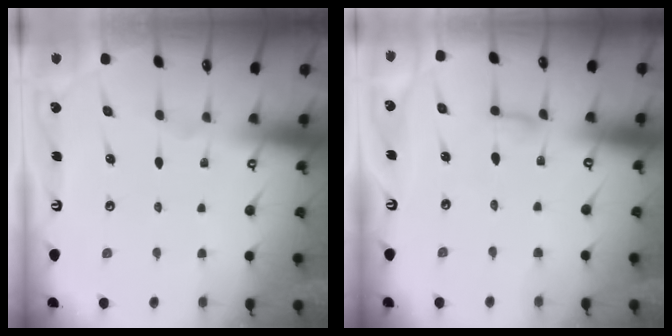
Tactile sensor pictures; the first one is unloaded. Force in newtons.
{"total": 3.7, "press": 3.7, "slide": 0.4}